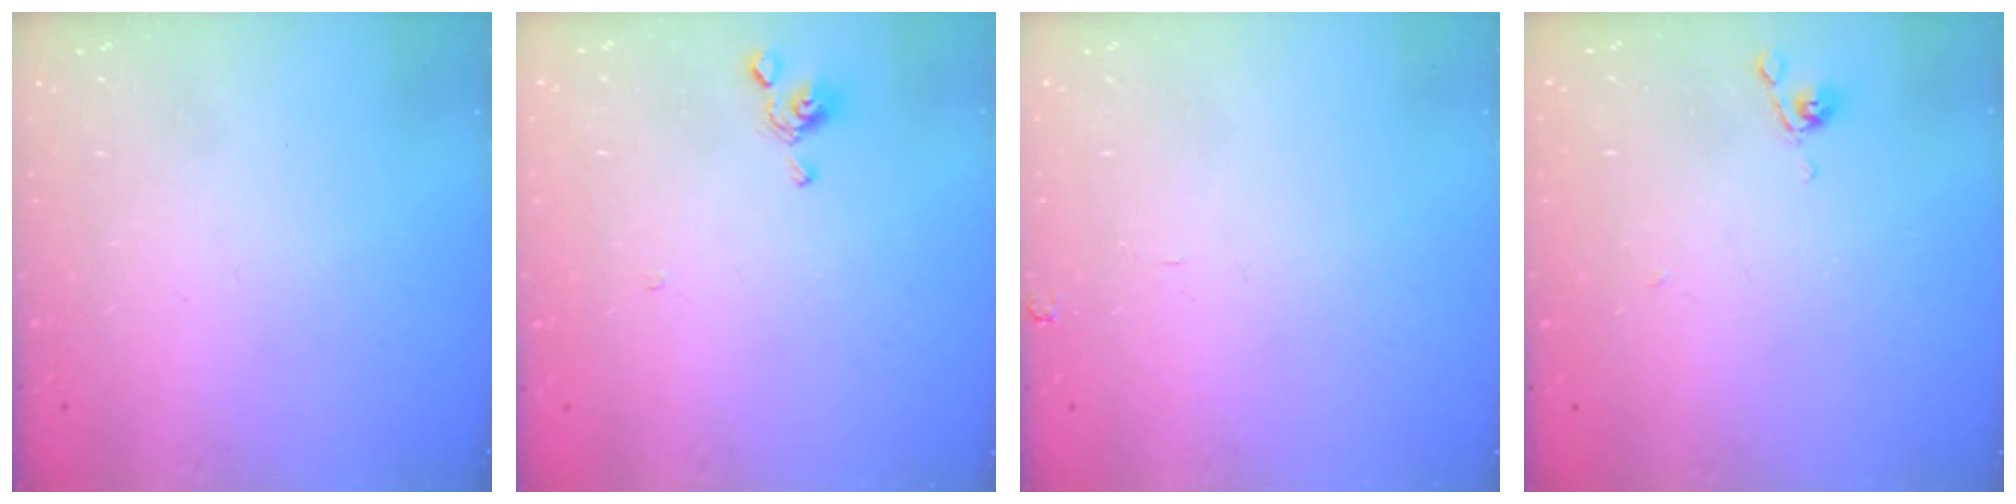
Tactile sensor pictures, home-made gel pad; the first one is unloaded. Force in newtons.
{"total": 3.8, "press": 3.8, "slide": 0.6}
{"total": 1.3, "press": 1.3, "slide": 0.3}
{"total": 4.3, "press": 4.3, "slide": 0.2}